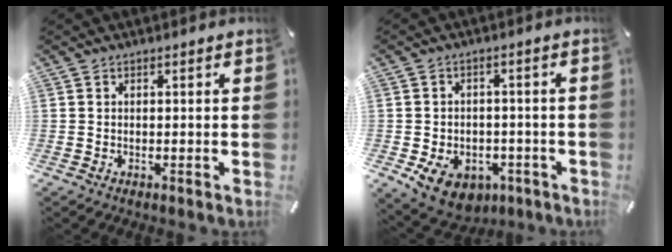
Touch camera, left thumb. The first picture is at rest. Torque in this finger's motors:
{"motor_torque": [0.32, 0.72, 0.64, 0.46, 0.05]}